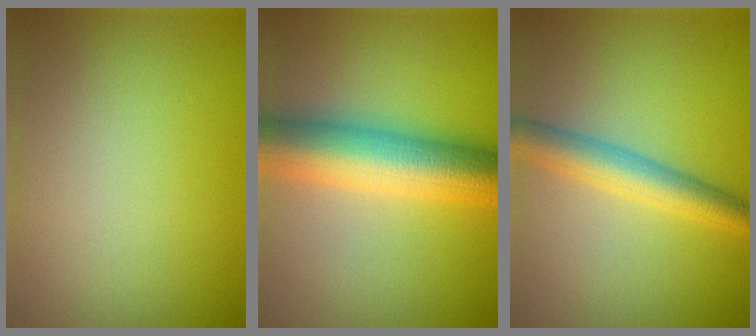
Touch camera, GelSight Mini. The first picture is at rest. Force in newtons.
{"total": 9.9, "press": 9.9, "slide": 0.1}
{"total": 4.3, "press": 4.3, "slide": 0.1}